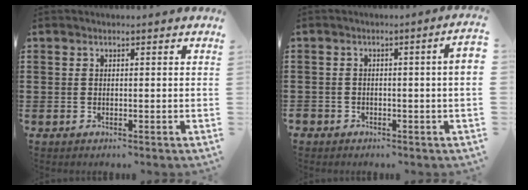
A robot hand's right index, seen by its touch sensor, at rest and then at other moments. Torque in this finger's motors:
{"motor_torque": [1.22, 0.92, 0.76, 0.12]}